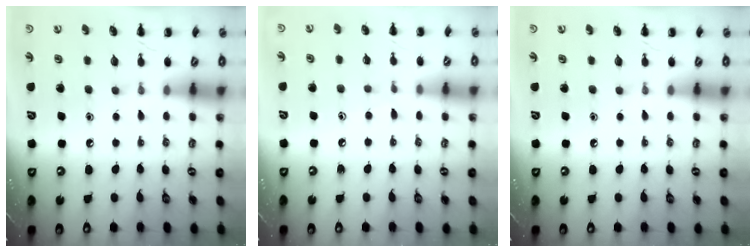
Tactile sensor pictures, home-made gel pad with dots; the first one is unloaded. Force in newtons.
{"total": 4.2, "press": 3.8, "slide": 1.8}
{"total": 0.0}